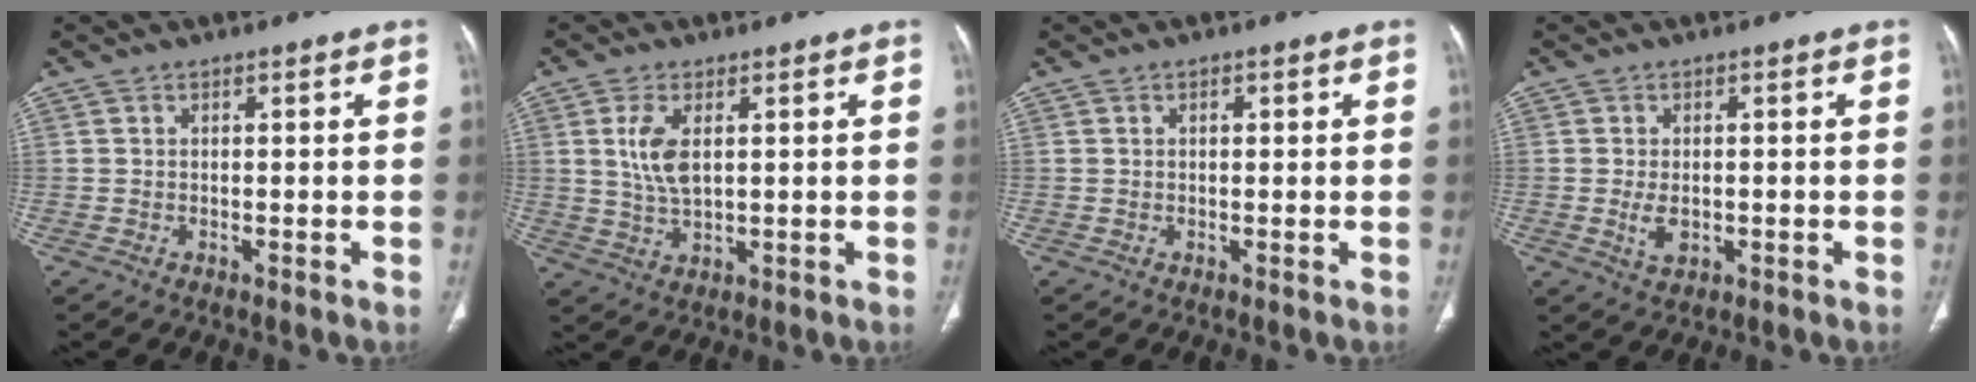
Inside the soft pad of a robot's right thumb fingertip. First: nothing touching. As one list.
[{"total": 6.4, "force": [1.7, 3.0, 5.4], "torque": [-0.117, -0.008, 0.040]}, {"total": 1.1, "force": [0.4, 0.6, 0.9], "torque": [-0.016, 0.002, 0.007]}, {"total": 3.5, "force": [-0.5, 2.1, 2.8], "torque": [-0.048, -0.005, -0.002]}]